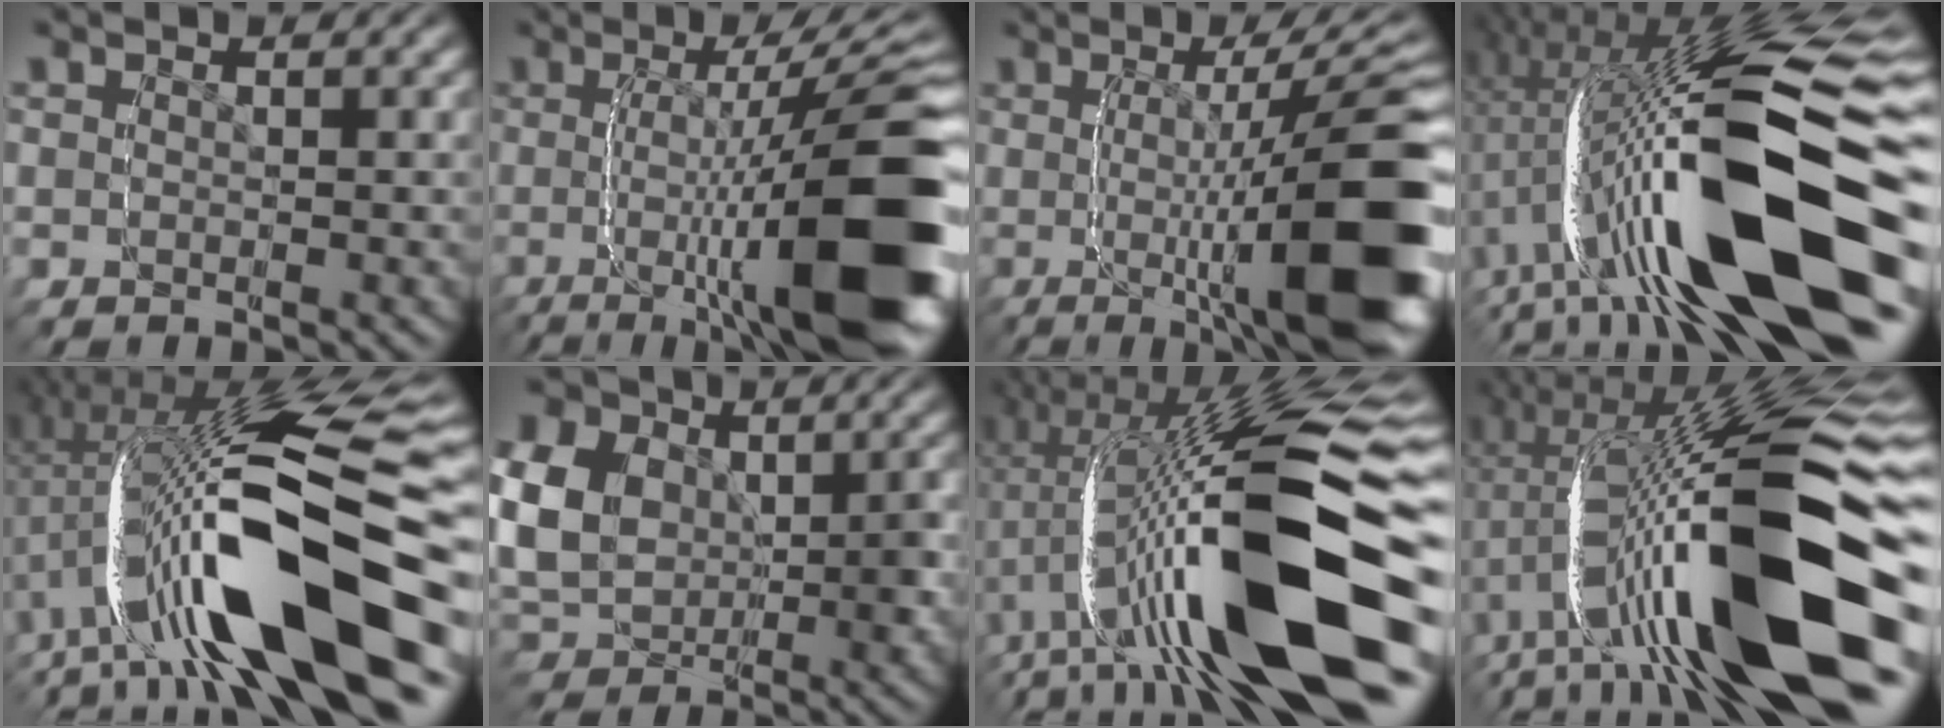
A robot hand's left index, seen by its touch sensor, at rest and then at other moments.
{"total": 15.2, "force": [-3.1, 4.4, 14.2], "torque": [-0.198, 0.004, -0.041]}
{"total": 14.2, "force": [-1.9, 3.3, 13.7], "torque": [-0.181, 0.018, -0.031]}
{"total": 17.0, "force": [-3.1, 6.0, 15.6], "torque": [-0.264, 0.018, -0.050]}
{"total": 15.3, "force": [-2.3, 5.9, 13.9], "torque": [-0.229, 0.020, -0.041]}
{"total": 13.0, "force": [2.0, 10.8, 7.0], "torque": [-0.159, -0.010, 0.025]}
{"total": 15.5, "force": [-2.0, 5.8, 14.3], "torque": [-0.238, 0.022, -0.039]}
{"total": 17.4, "force": [-2.4, 6.9, 15.9], "torque": [-0.247, 0.020, -0.044]}